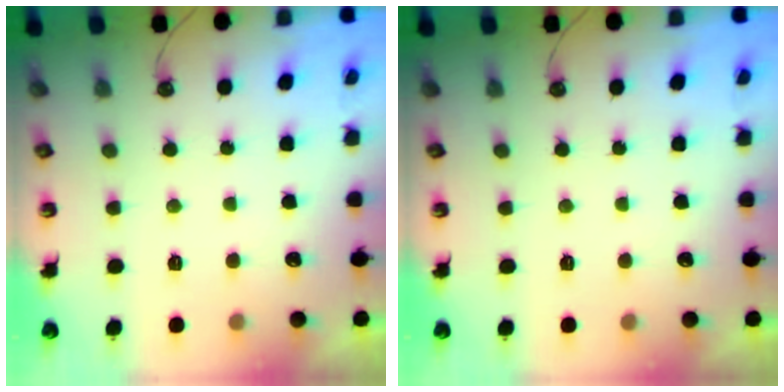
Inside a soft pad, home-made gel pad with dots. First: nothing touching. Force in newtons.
{"total": 0.0}